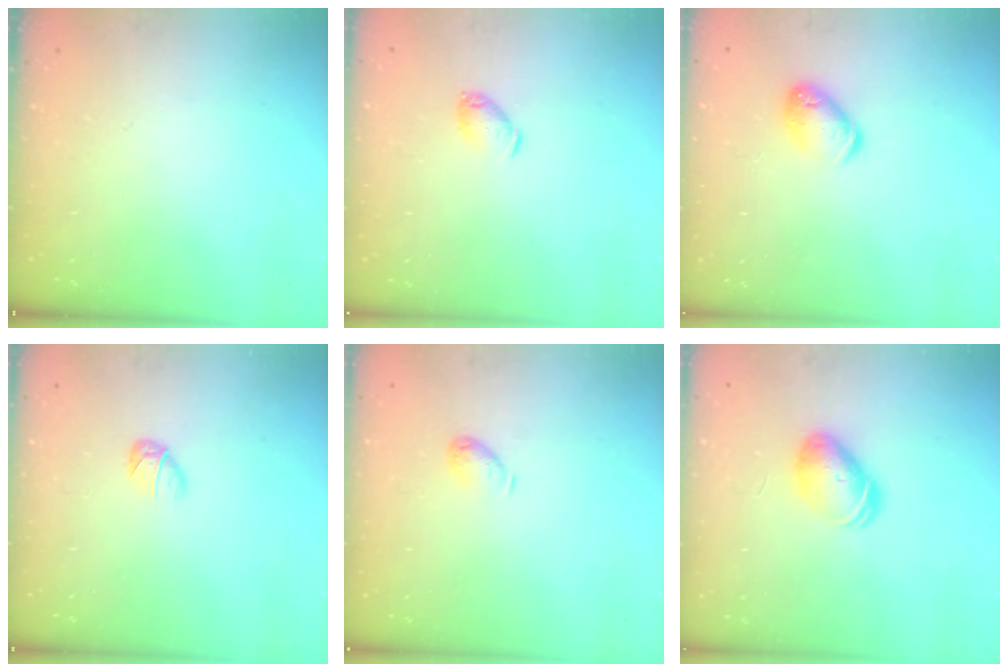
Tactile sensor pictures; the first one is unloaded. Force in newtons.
{"total": 5.8, "press": 5.7, "slide": 0.7}
{"total": 8.4, "press": 8.3, "slide": 1.5}
{"total": 3.2, "press": 3.0, "slide": 0.9}
{"total": 4.9, "press": 4.9, "slide": 0.4}
{"total": 9.0, "press": 8.9, "slide": 1.4}